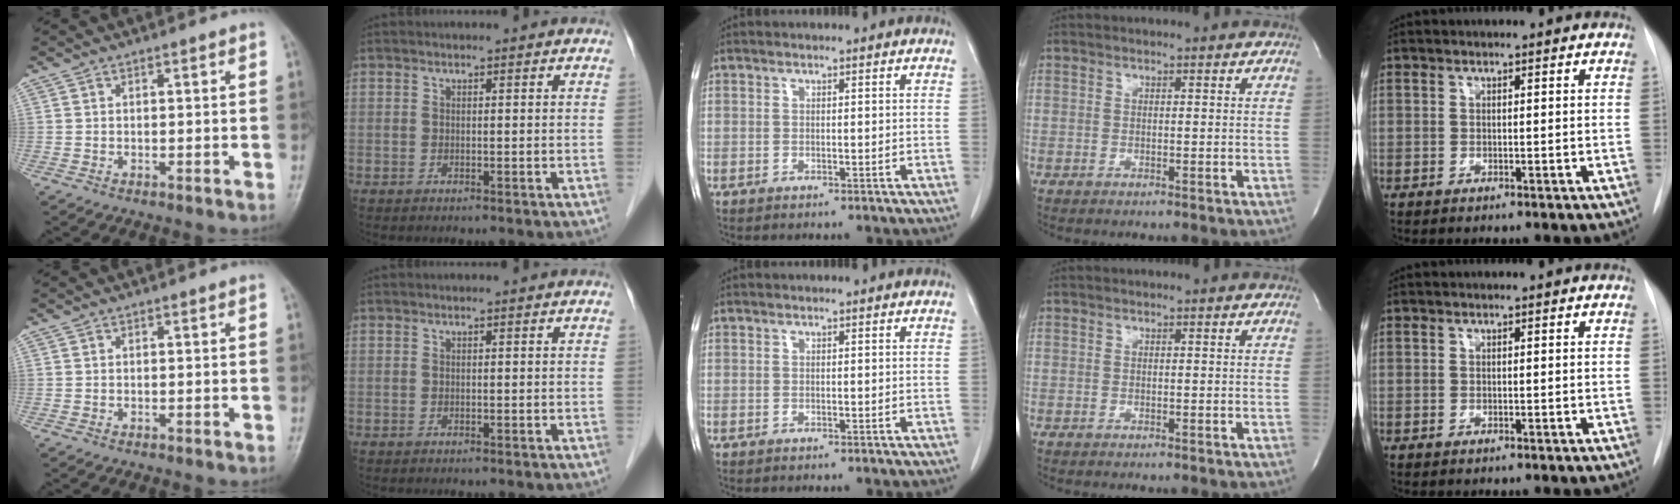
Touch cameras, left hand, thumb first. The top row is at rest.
{}